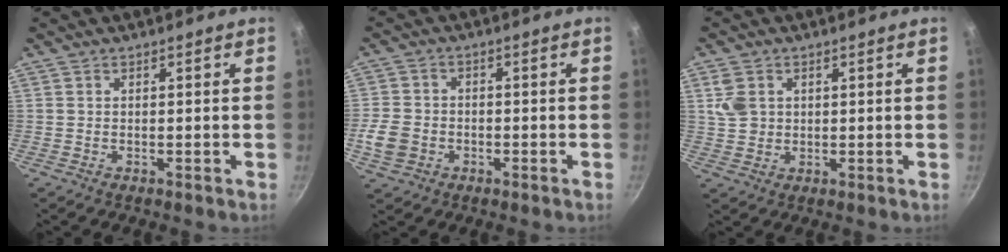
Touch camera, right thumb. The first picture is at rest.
{"total": 6.2, "force": [-2.0, 5.0, 3.1], "torque": [-0.058, 0.013, -0.039]}
{"total": 5.1, "force": [1.6, 4.1, 2.7], "torque": [-0.039, -0.002, 0.034]}